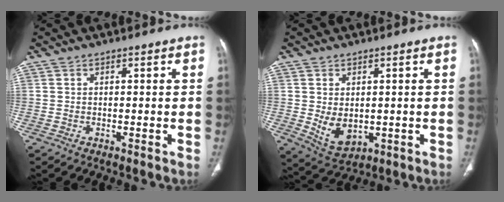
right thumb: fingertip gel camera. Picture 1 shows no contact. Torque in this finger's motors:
{"motor_torque": [-0.54, 0.64, -0.08, 0.05, 0.25]}